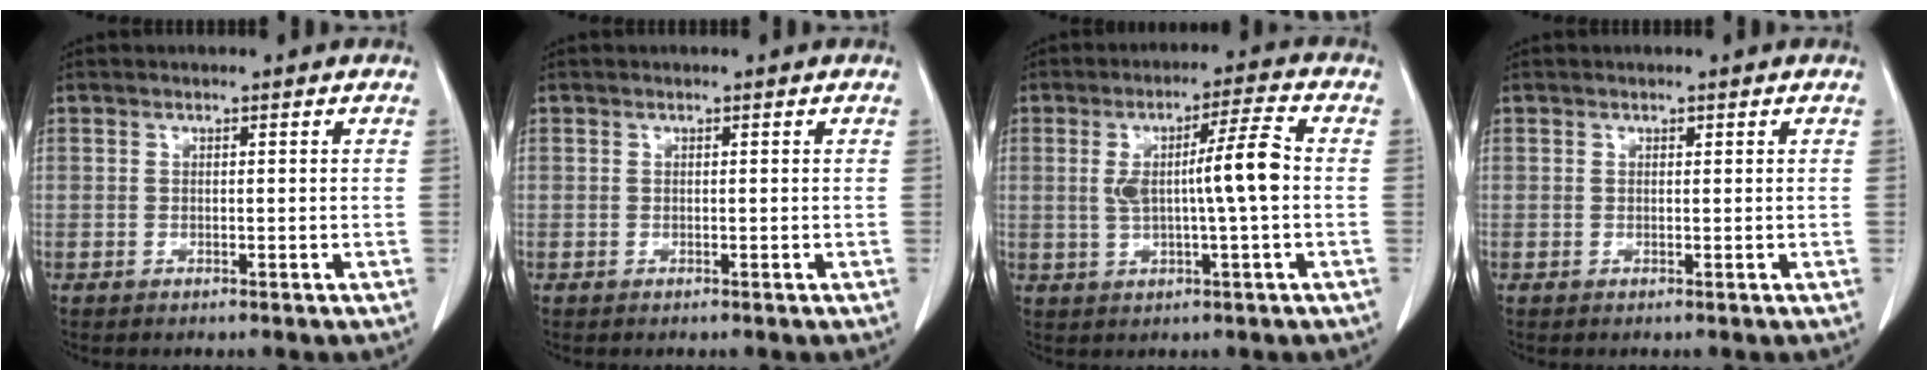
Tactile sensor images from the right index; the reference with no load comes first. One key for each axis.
{"total": 0.0}
{"total": 8.2, "fx": 0.1, "fy": 0.1, "fz": 8.2, "tx": -0.141, "ty": 0.011, "tz": 0.001}
{"total": 0.0}